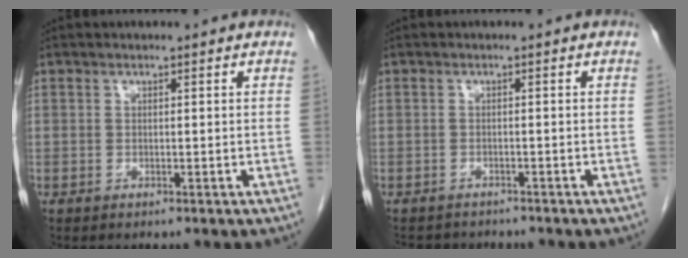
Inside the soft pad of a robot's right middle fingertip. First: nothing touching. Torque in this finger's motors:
{"motor_torque": [0.35, -0.24, -0.03, 0.00]}